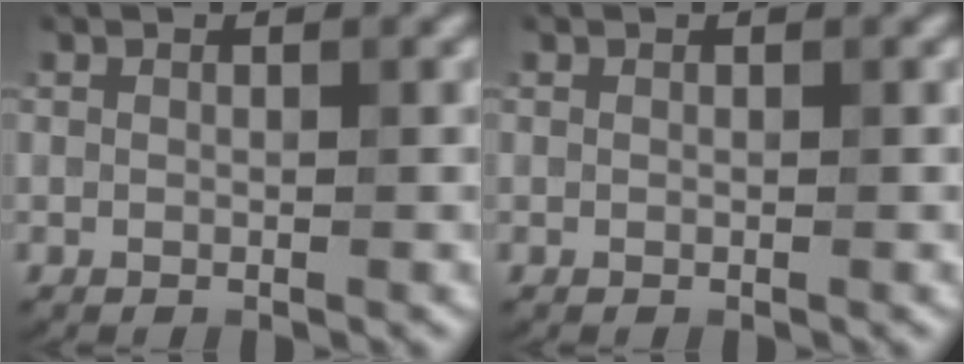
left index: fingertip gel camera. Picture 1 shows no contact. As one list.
[{"total": 0.0}]